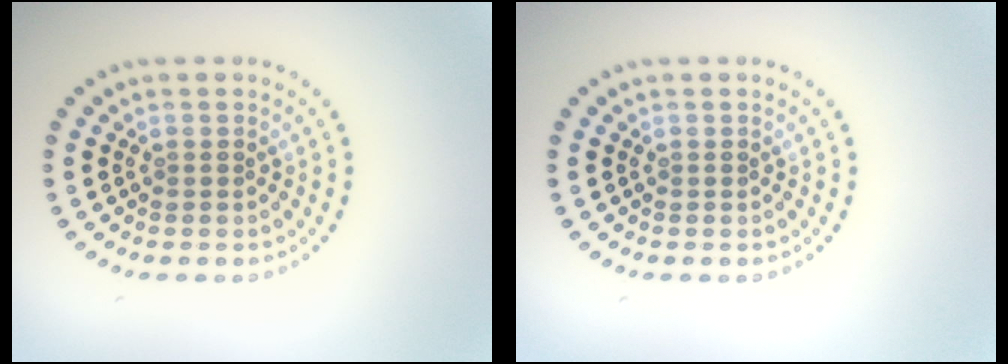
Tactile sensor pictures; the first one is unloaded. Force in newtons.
{"total": 0.0}